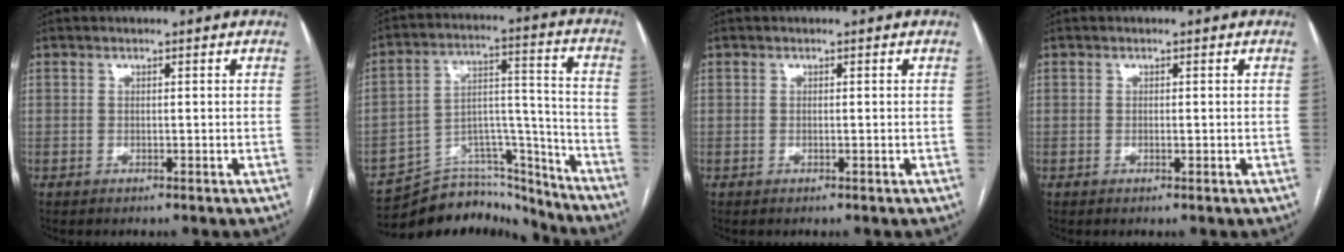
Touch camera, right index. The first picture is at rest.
{"total": 16.6, "force": [-15.9, 4.4, 2.0], "torque": [-0.016, 0.069, -0.244]}
{"total": 0.0}
{"total": 0.6, "force": [-0.2, 0.1, 0.6], "torque": [-0.011, -0.001, -0.001]}